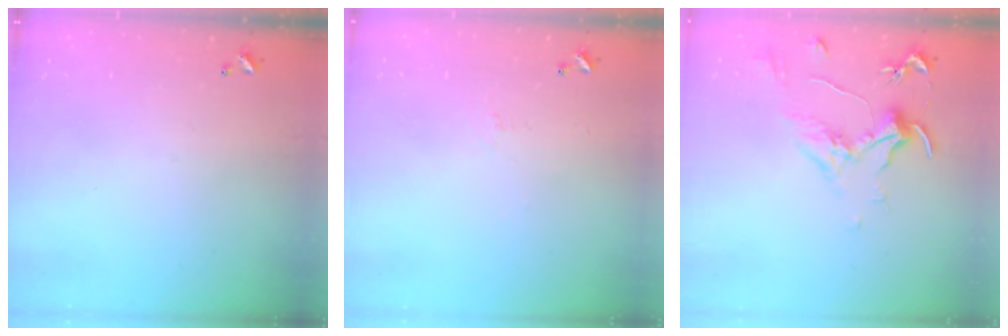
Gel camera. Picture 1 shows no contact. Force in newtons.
{"total": 0.6, "press": 0.4, "slide": 0.5}
{"total": 1.9, "press": 1.7, "slide": 0.9}